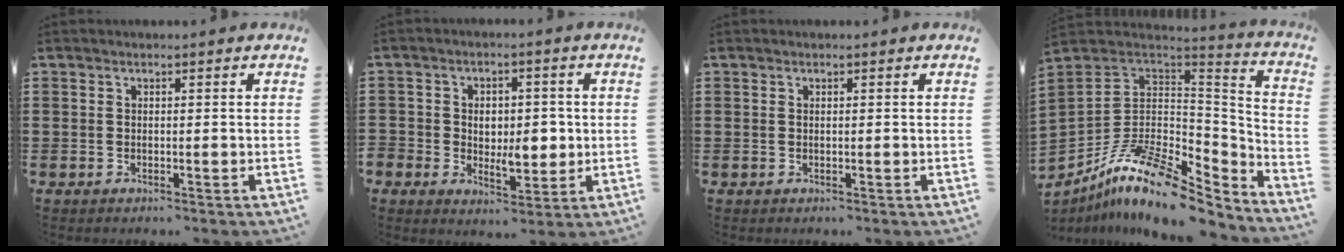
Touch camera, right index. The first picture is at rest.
{"total": 5.4, "force": [-0.3, 4.1, 3.5], "torque": [-0.053, 0.001, -0.013]}
{"total": 0.0}
{"total": 14.9, "force": [-9.0, 6.2, 10.1], "torque": [-0.208, 0.027, -0.161]}